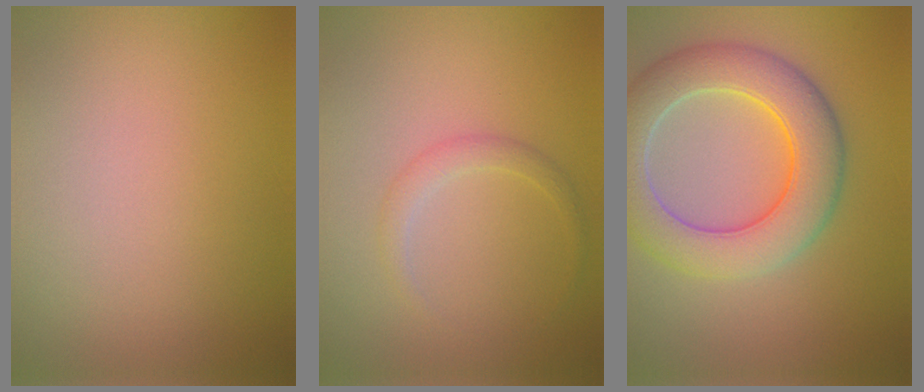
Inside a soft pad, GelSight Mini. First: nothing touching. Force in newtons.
{"total": 1.4, "press": 1.4, "slide": 0.1}
{"total": 7.7, "press": 7.7, "slide": 0.5}